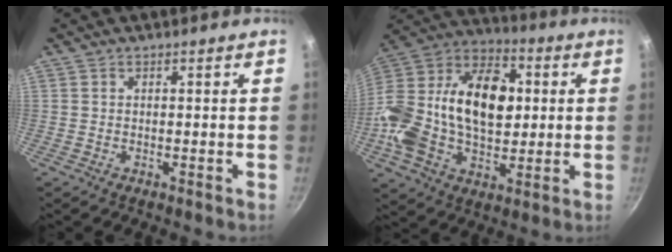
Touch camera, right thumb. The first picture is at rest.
{"total": 29.2, "force": [2.1, 19.2, 21.9], "torque": [-0.392, 0.037, 0.022]}